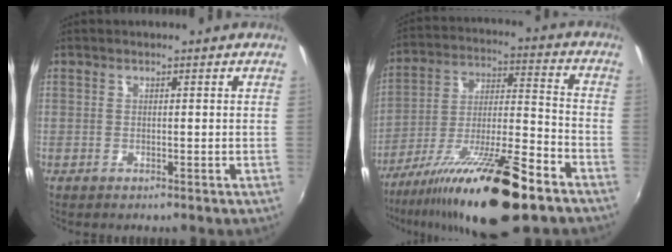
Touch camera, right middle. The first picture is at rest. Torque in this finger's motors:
{"motor_torque": [1.28, -0.86, 0.61, 0.21]}